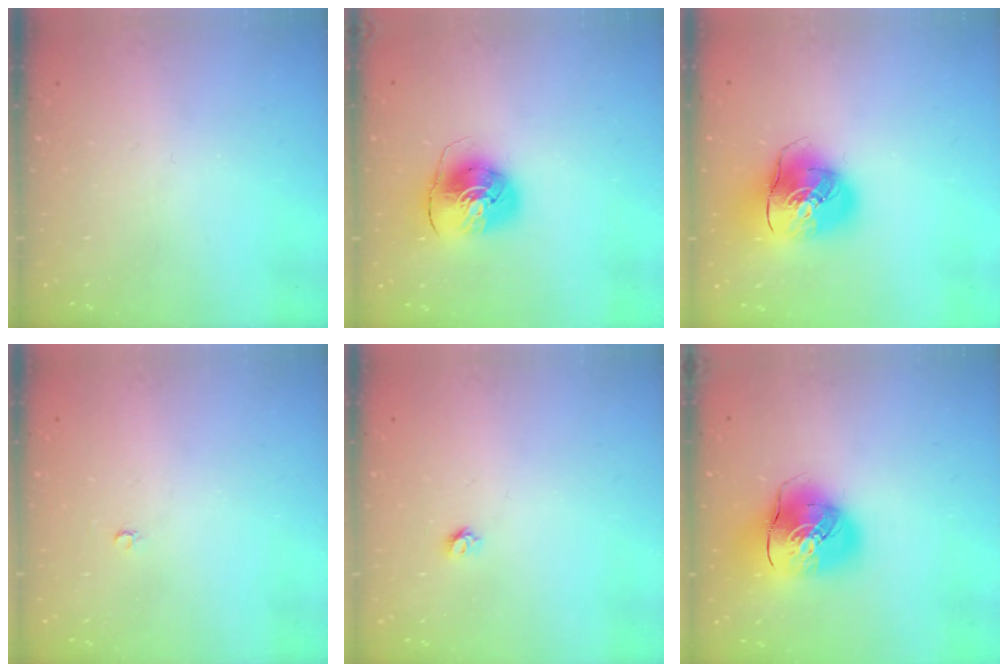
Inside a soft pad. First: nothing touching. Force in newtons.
{"total": 9.3, "press": 9.2, "slide": 1.1}
{"total": 14.1, "press": 13.9, "slide": 2.5}
{"total": 2.0, "press": 2.0, "slide": 0.4}
{"total": 3.9, "press": 3.9, "slide": 0.3}
{"total": 13.9, "press": 13.7, "slide": 2.4}